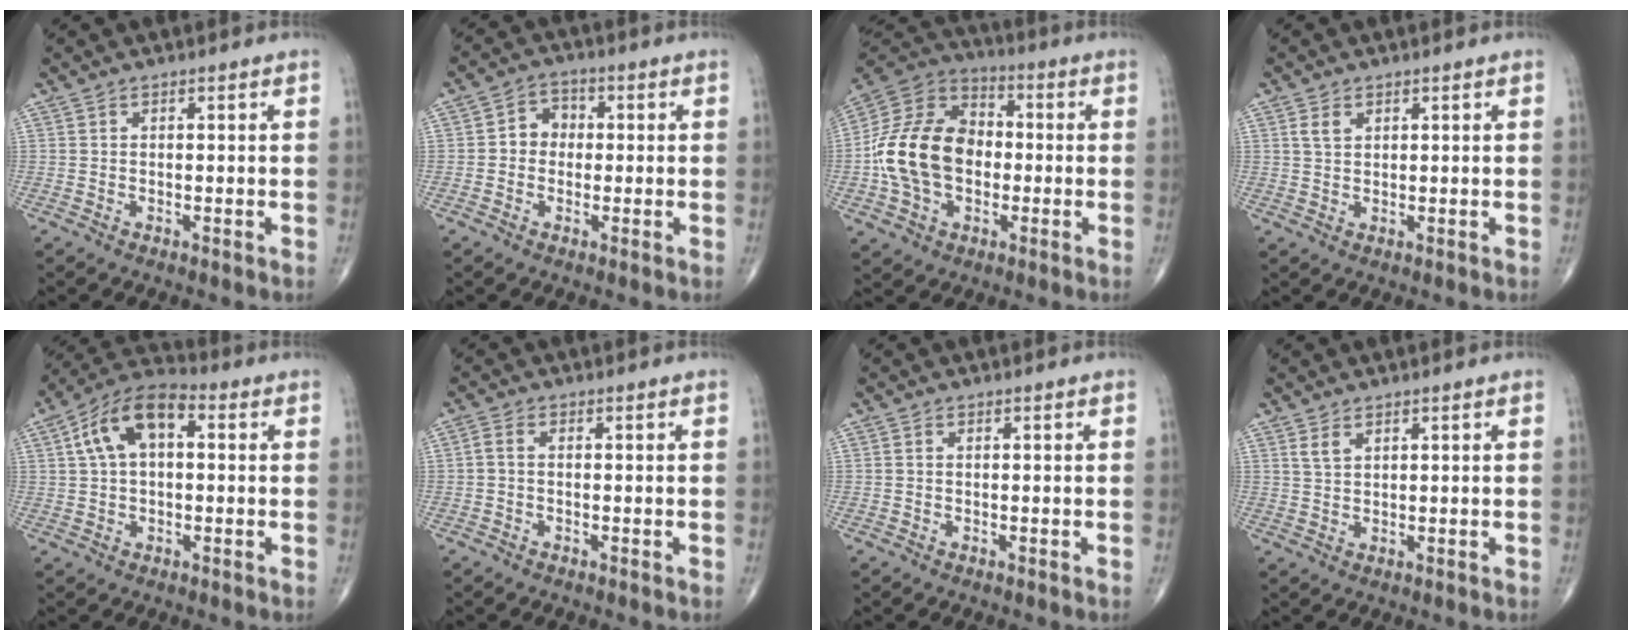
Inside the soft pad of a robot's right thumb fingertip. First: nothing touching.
{"total": 4.7, "force": [-0.2, 4.1, 2.4], "torque": [-0.017, 0.018, -0.014]}
{"total": 18.3, "force": [-1.8, 13.2, 12.5], "torque": [-0.213, 0.031, -0.034]}
{"total": 2.5, "force": [1.1, 1.6, 1.5], "torque": [-0.027, 0.001, 0.024]}
{"total": 11.6, "force": [2.5, 6.6, 9.2], "torque": [-0.165, 0.033, 0.033]}
{"total": 1.7, "force": [-0.3, 0.9, 1.4], "torque": [-0.029, 0.003, -0.010]}
{"total": 0.0}
{"total": 2.2, "force": [1.3, 1.1, 1.4], "torque": [-0.028, -0.001, 0.032]}